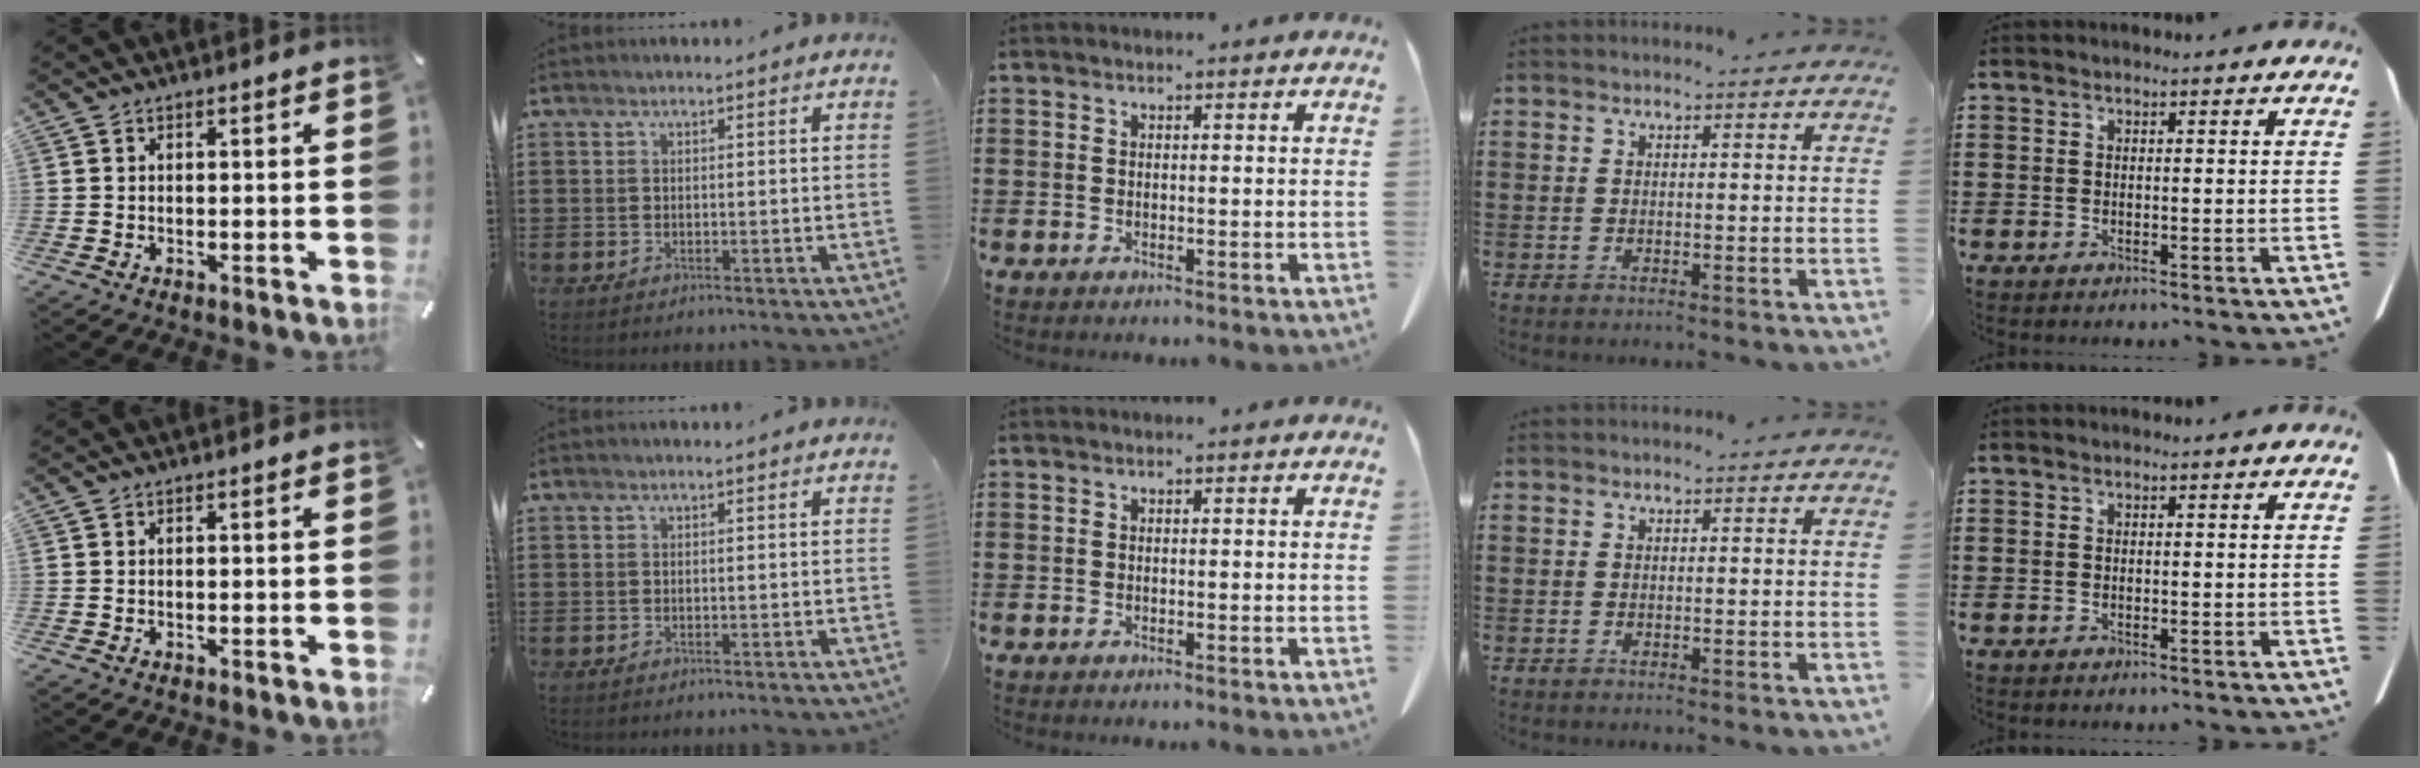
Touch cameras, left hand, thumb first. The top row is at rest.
{}